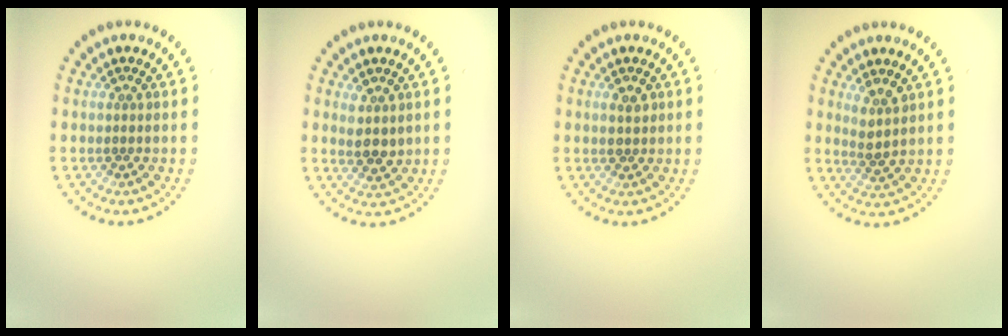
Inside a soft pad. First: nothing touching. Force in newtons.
{"total": 2.1, "press": 1.9, "slide": 0.9}
{"total": 1.3, "press": 1.3, "slide": 0.1}
{"total": 2.1, "press": 1.7, "slide": 1.2}